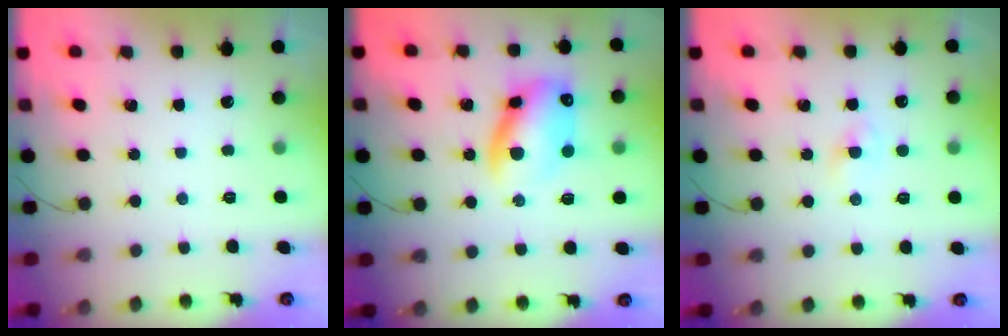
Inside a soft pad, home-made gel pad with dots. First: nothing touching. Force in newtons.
{"total": 12.6, "press": 12.4, "slide": 2.5}
{"total": 0.7, "press": 0.6, "slide": 0.5}